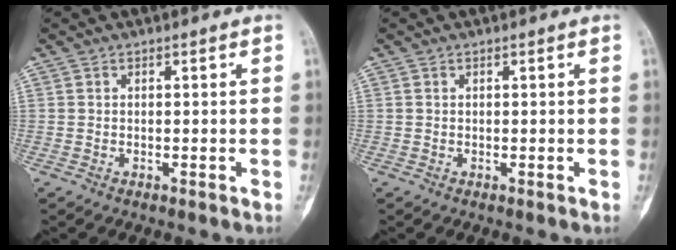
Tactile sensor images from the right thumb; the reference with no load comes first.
{"total": 0.0}